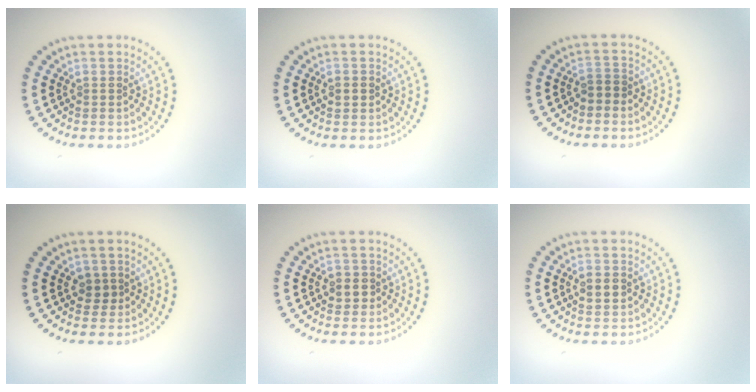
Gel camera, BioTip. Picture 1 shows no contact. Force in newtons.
{"total": 1.1, "press": 1.0, "slide": 0.2}
{"total": 1.3, "press": 1.1, "slide": 0.6}
{"total": 1.5, "press": 1.2, "slide": 0.9}
{"total": 1.5, "press": 1.4, "slide": 0.6}
{"total": 2.1, "press": 2.1, "slide": 0.1}